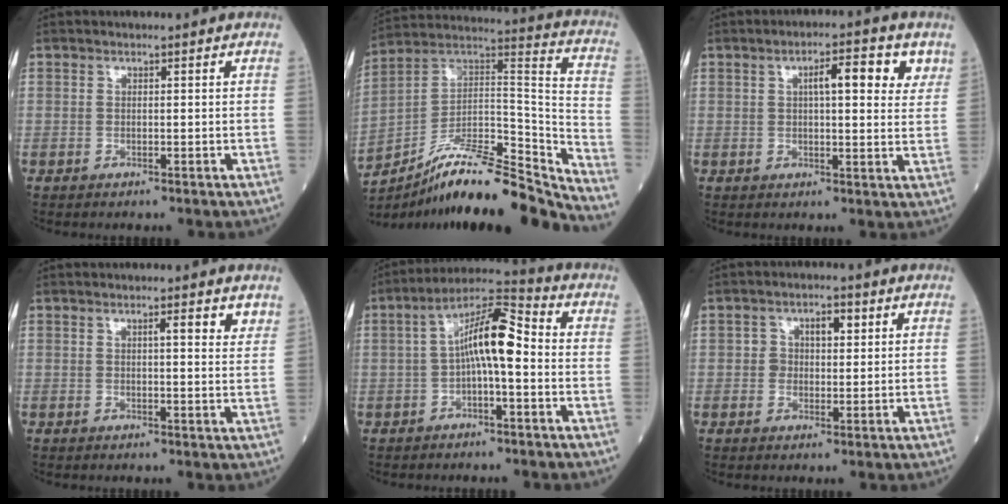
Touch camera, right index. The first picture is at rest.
{"total": 21.7, "force": [-18.7, 1.8, 10.8], "torque": [-0.162, 0.034, -0.315]}
{"total": 7.4, "force": [3.0, 1.9, 6.5], "torque": [-0.090, 0.010, 0.037]}
{"total": 3.2, "force": [2.0, 0.4, 2.5], "torque": [-0.032, -0.004, 0.025]}
{"total": 9.6, "force": [-0.3, 2.1, 9.4], "torque": [-0.163, 0.033, -0.011]}
{"total": 4.2, "force": [1.2, 2.7, 2.9], "torque": [-0.043, 0.014, 0.021]}